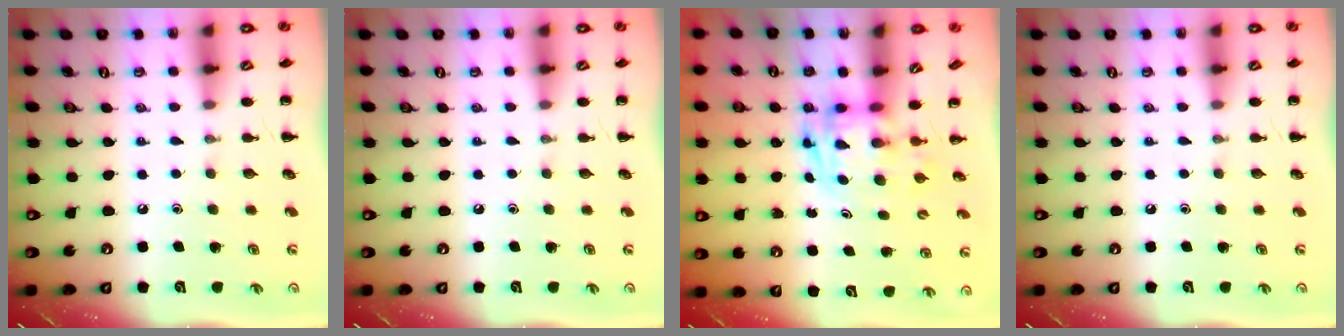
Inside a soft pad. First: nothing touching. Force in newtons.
{"total": 0.0}
{"total": 2.7, "press": 2.7, "slide": 0.5}
{"total": 0.0}